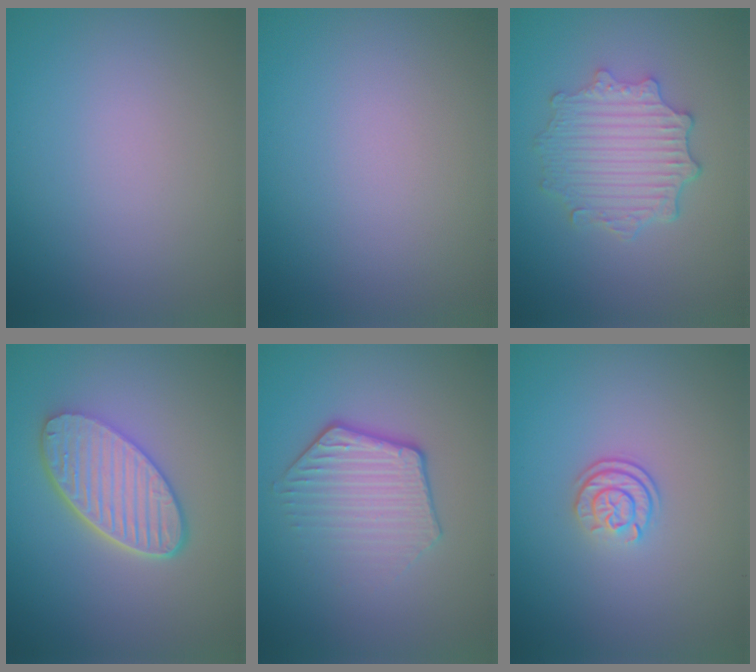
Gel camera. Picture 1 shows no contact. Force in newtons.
{"total": 0.0}
{"total": 4.6, "press": 3.8, "slide": 2.7}
{"total": 5.8, "press": 4.6, "slide": 3.7}
{"total": 3.9, "press": 3.0, "slide": 2.5}
{"total": 2.3, "press": 1.7, "slide": 1.5}